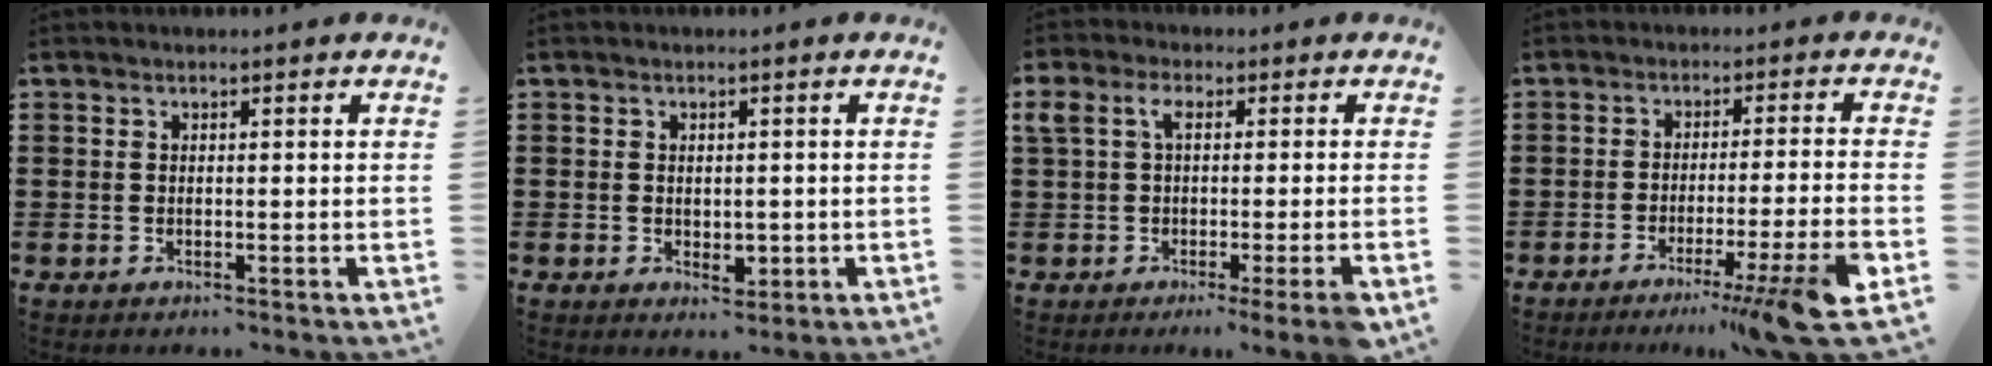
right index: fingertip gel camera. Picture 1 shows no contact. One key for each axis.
{"total": 1.9, "fx": -0.2, "fy": 1.5, "fz": 1.2, "tx": -0.013, "ty": 0.001, "tz": -0.005}
{"total": 5.5, "fx": -0.5, "fy": 0.9, "fz": 5.4, "tx": -0.102, "ty": -0.004, "tz": -0.010}
{"total": 8.4, "fx": -5.0, "fy": -1.0, "fz": 6.7, "tx": -0.104, "ty": -0.017, "tz": -0.089}